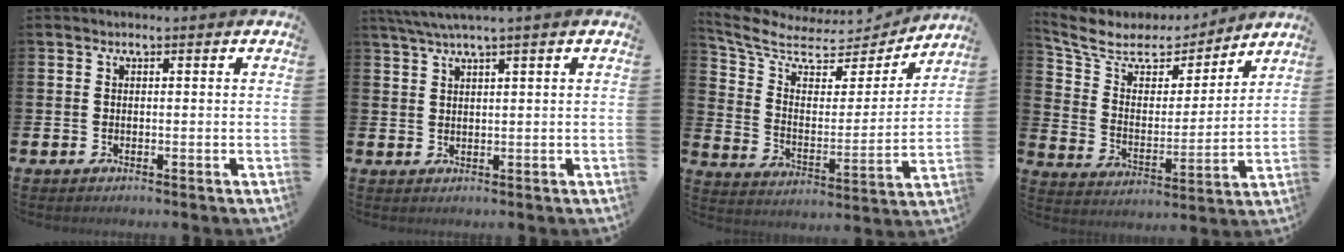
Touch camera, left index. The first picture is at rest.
{"total": 3.1, "force": [2.5, -0.5, 1.8], "torque": [-0.042, -0.002, 0.045]}
{"total": 7.5, "force": [6.6, 3.1, 2.0], "torque": [-0.079, -0.052, 0.109]}
{"total": 7.4, "force": [6.2, 3.7, 1.7], "torque": [-0.076, -0.041, 0.106]}